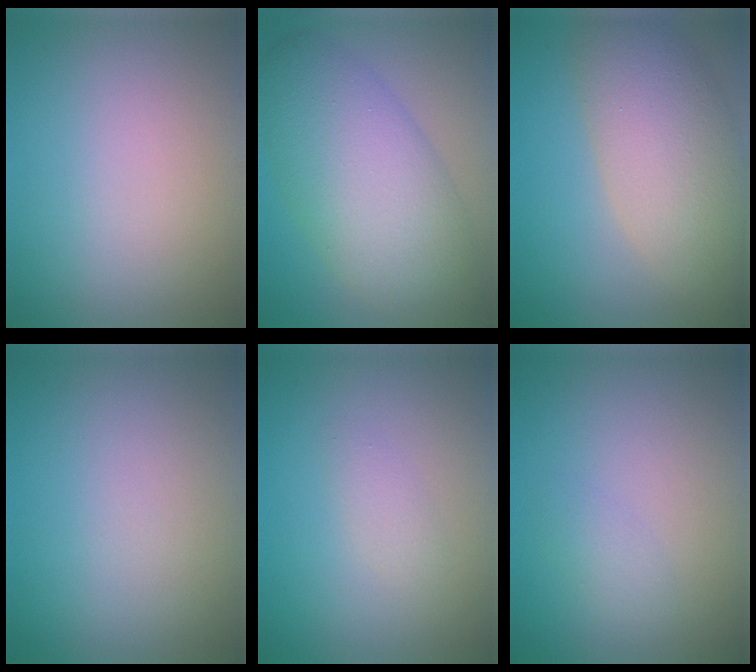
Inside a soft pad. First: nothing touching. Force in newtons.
{"total": 9.6, "press": 9.6, "slide": 0.2}
{"total": 7.7, "press": 7.7, "slide": 0.5}
{"total": 0.0}
{"total": 1.0, "press": 1.0, "slide": 0.1}
{"total": 1.1, "press": 1.1, "slide": 0.0}